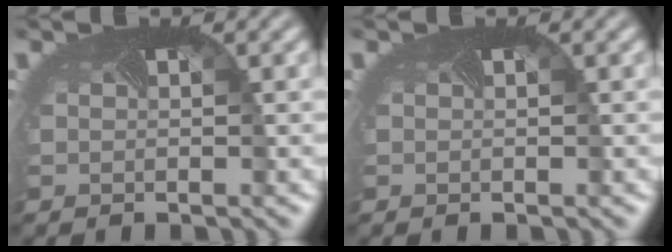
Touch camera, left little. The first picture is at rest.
{"total": 0.0}